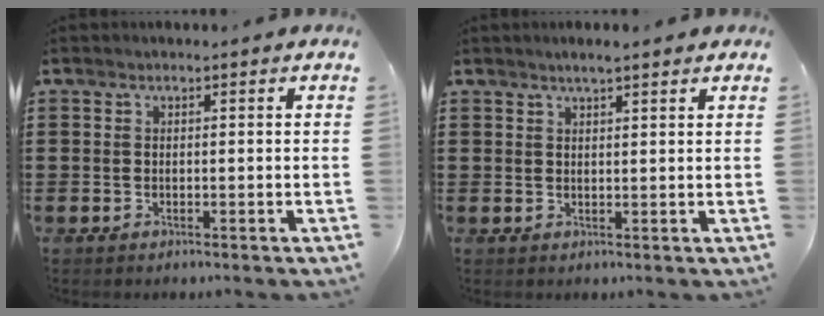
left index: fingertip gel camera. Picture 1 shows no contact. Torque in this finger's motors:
{"motor_torque": [0.50, 0.07, 0.44, 0.06]}